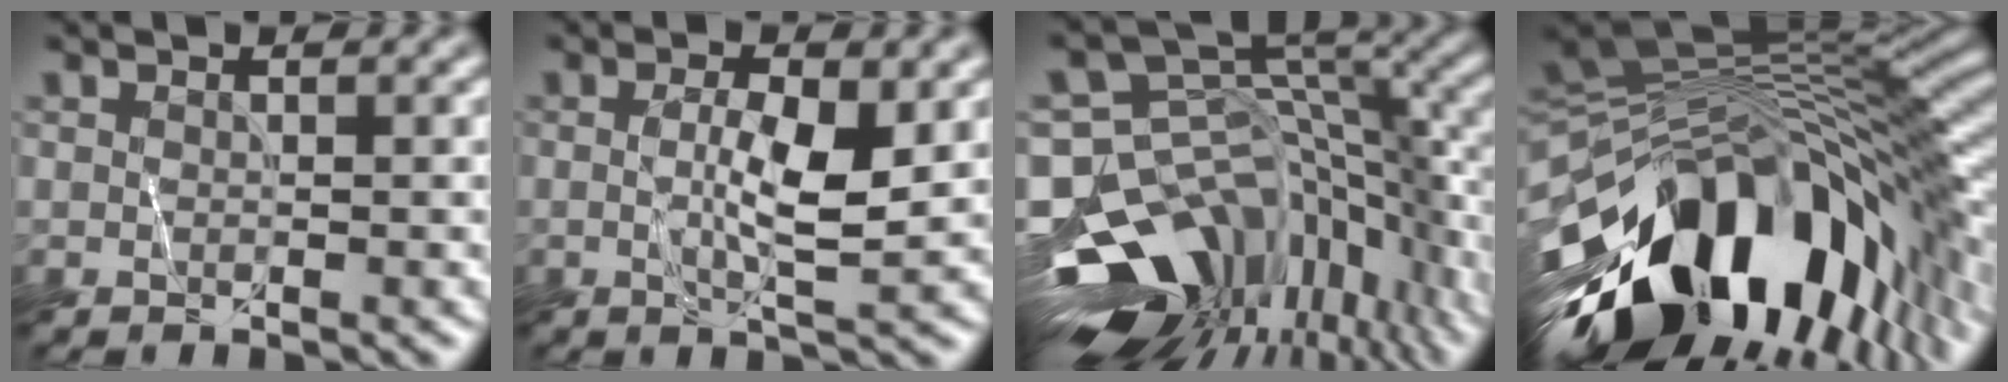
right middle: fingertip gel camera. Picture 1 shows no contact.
{"total": 4.0, "force": [0.3, 0.7, 3.9], "torque": [-0.074, 0.002, 0.005]}
{"total": 13.5, "force": [-5.8, 8.4, 8.9], "torque": [-0.176, 0.006, -0.086]}
{"total": 15.7, "force": [-5.5, 8.1, 12.3], "torque": [-0.198, 0.023, -0.096]}